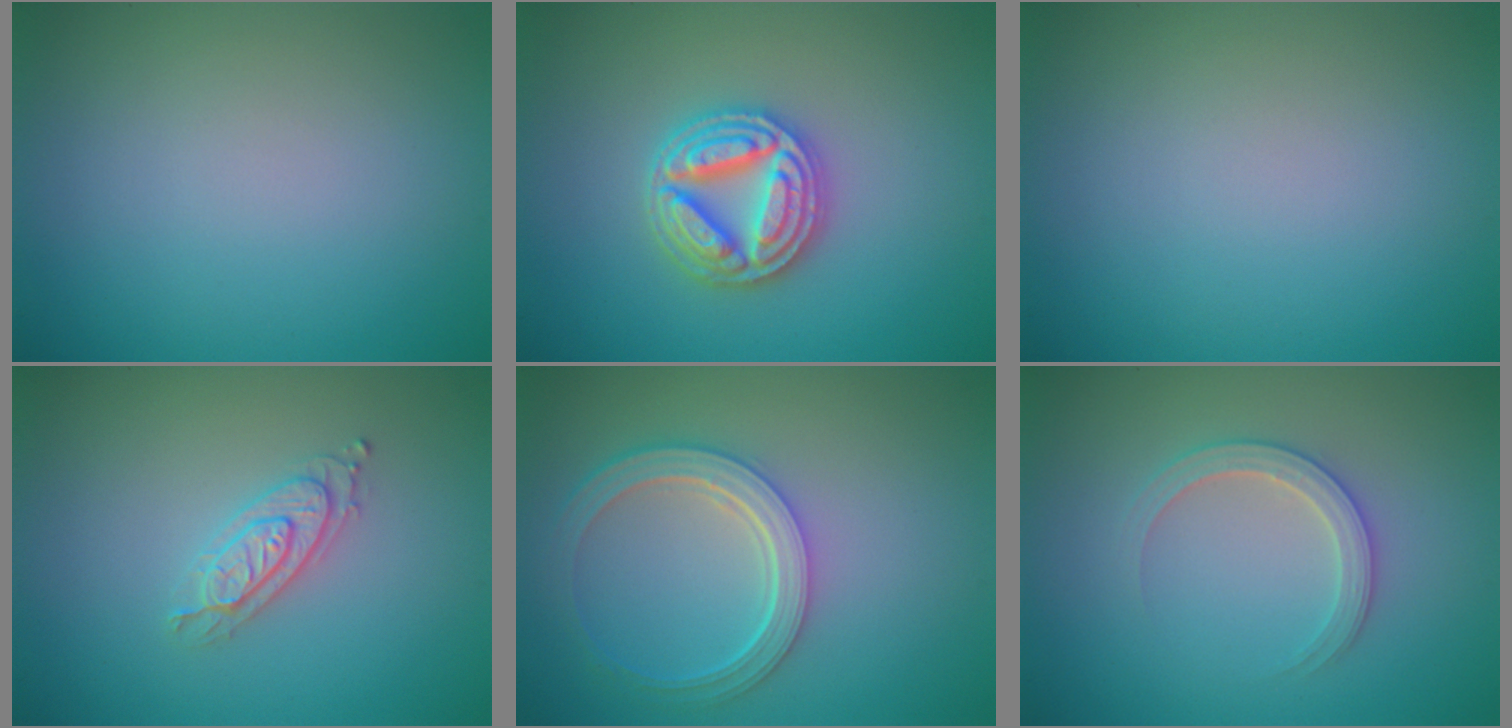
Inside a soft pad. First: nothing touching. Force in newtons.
{"total": 4.7, "press": 4.7, "slide": 0.8}
{"total": 0.0}
{"total": 2.4, "press": 2.2, "slide": 0.9}
{"total": 4.7, "press": 3.7, "slide": 2.9}
{"total": 2.5, "press": 2.5, "slide": 0.3}